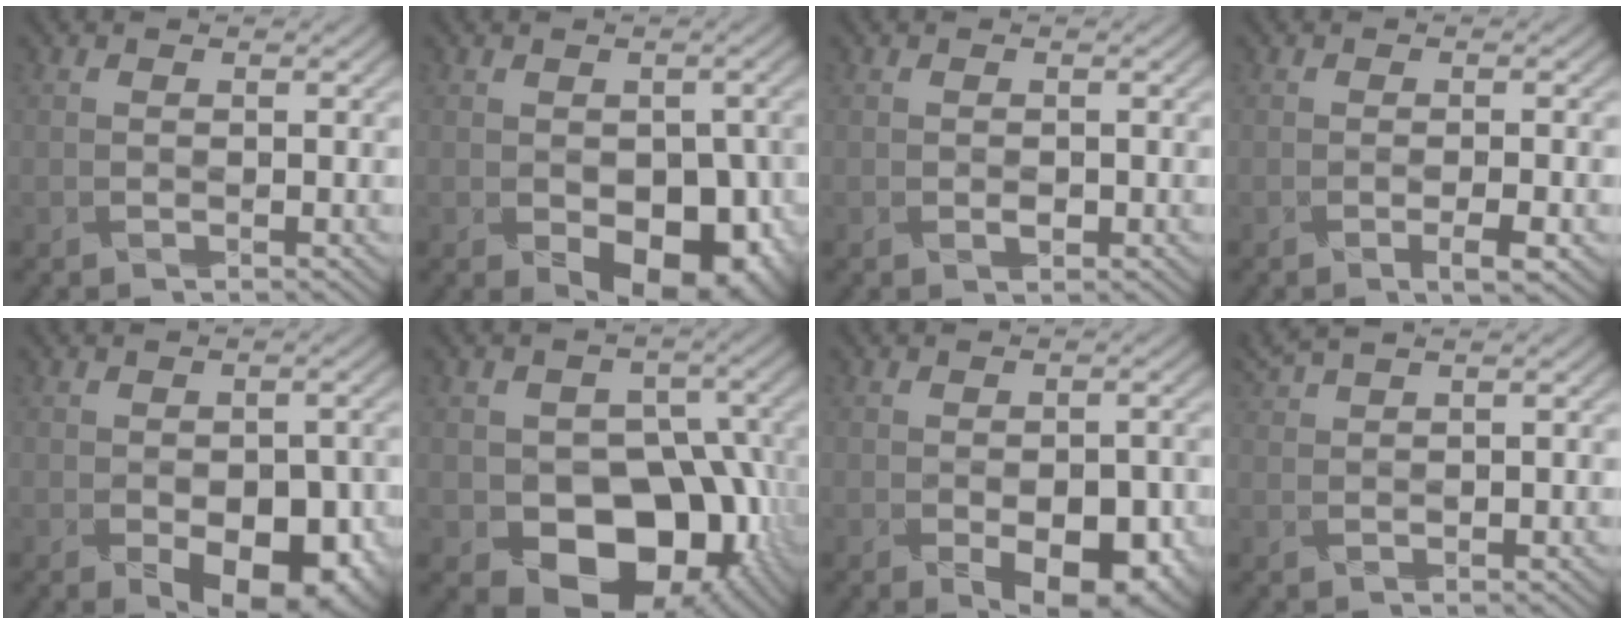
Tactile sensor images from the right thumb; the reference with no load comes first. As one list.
[{"total": 11.3, "force": [-4.3, 6.8, 7.9], "torque": [-0.092, -0.031, -0.033]}, {"total": 0.7, "force": [-0.4, 0.4, 0.4], "torque": [-0.003, -0.001, -0.001]}, {"total": 2.3, "force": [-1.1, 0.3, 2.0], "torque": [-0.029, 0.000, -0.013]}, {"total": 11.1, "force": [-4.5, 6.1, 8.1], "torque": [-0.095, -0.024, -0.040]}, {"total": 13.3, "force": [-5.0, 9.0, 8.4], "torque": [-0.106, -0.023, -0.077]}, {"total": 8.9, "force": [-3.7, 4.5, 6.8], "torque": [-0.092, -0.015, -0.032]}, {"total": 3.5, "force": [2.7, 0.5, 2.2], "torque": [-0.049, 0.018, 0.056]}]